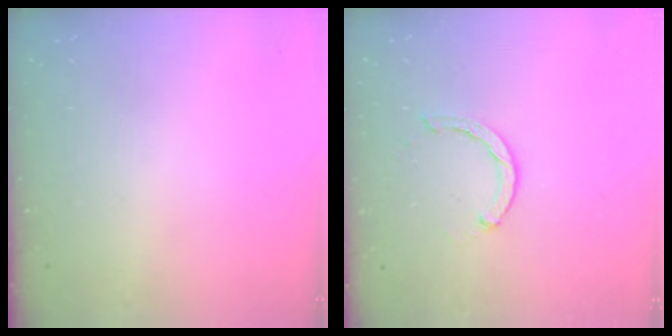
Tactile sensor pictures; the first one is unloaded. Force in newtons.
{"total": 2.4, "press": 2.4, "slide": 0.1}